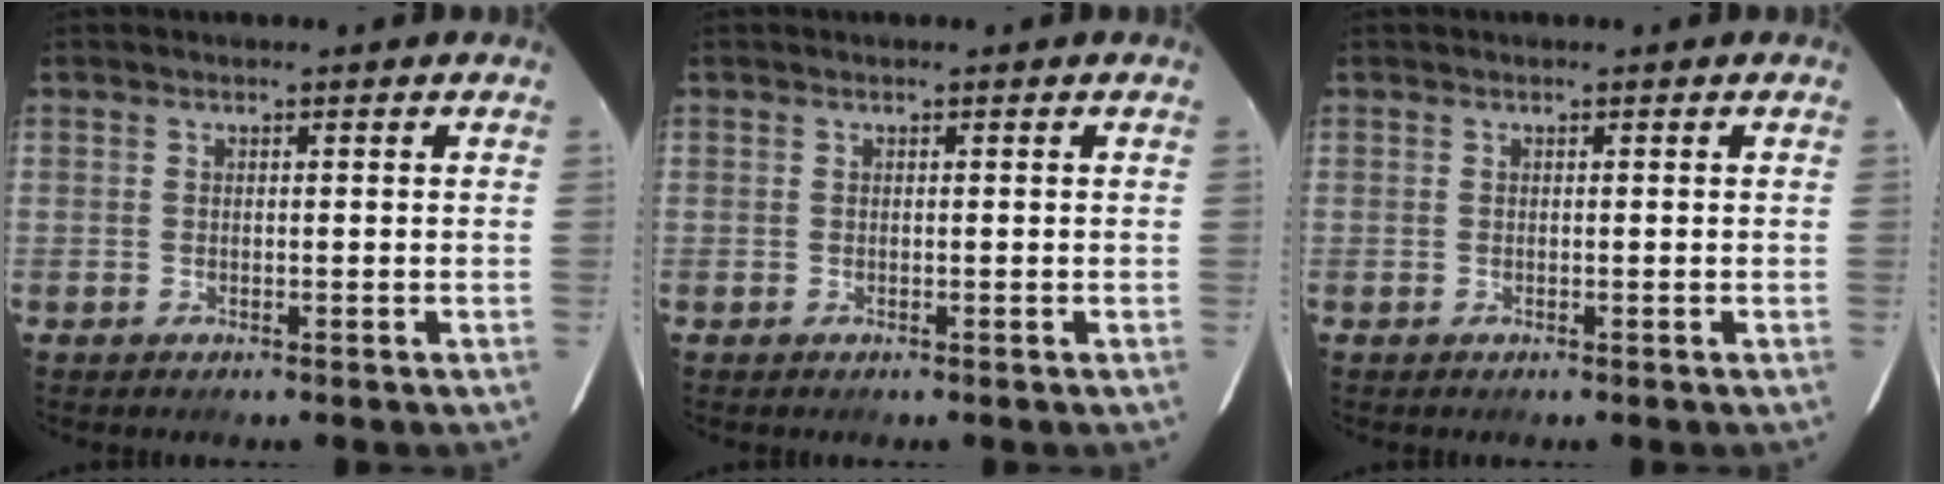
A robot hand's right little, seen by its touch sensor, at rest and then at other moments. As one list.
[{"total": 0.0}, {"total": 0.0}]